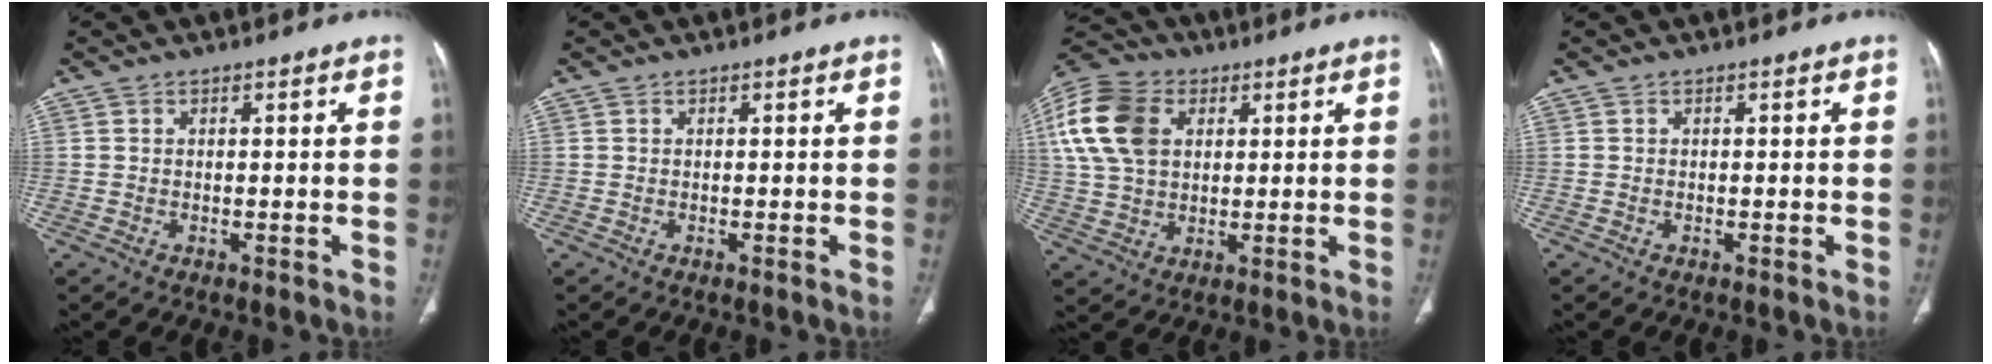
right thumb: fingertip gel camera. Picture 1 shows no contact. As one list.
[{"total": 0.0}, {"total": 16.4, "force": [4.3, 11.9, 10.4], "torque": [-0.216, 0.012, 0.081]}, {"total": 0.0}]